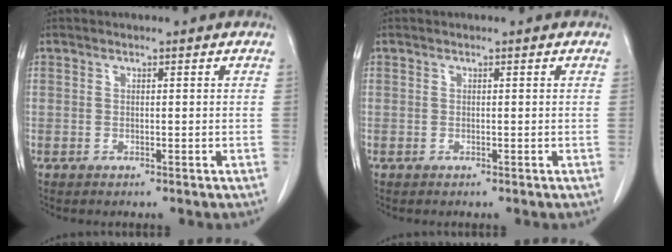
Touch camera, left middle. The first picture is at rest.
{"total": 0.0}